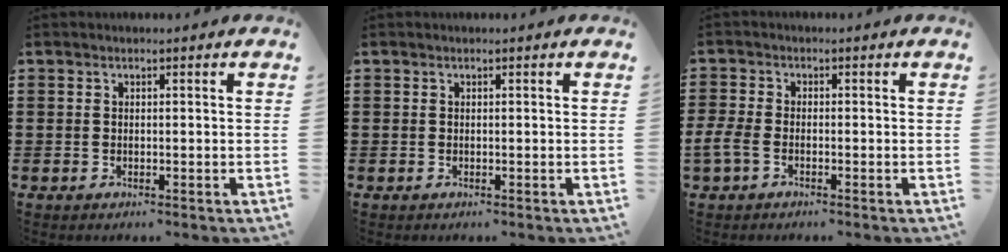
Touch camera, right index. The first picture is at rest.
{"total": 0.0}
{"total": 2.9, "force": [-1.7, 1.3, 1.9], "torque": [-0.055, -0.005, -0.036]}